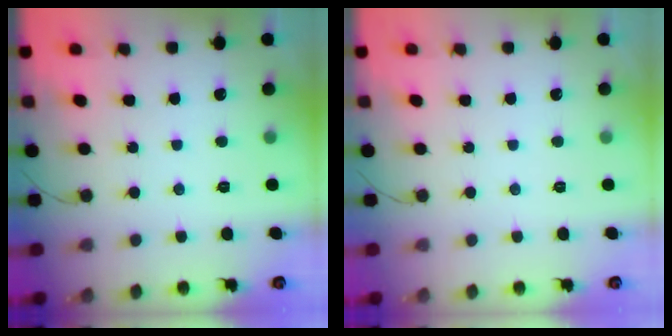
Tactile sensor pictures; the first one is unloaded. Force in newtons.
{"total": 0.0}